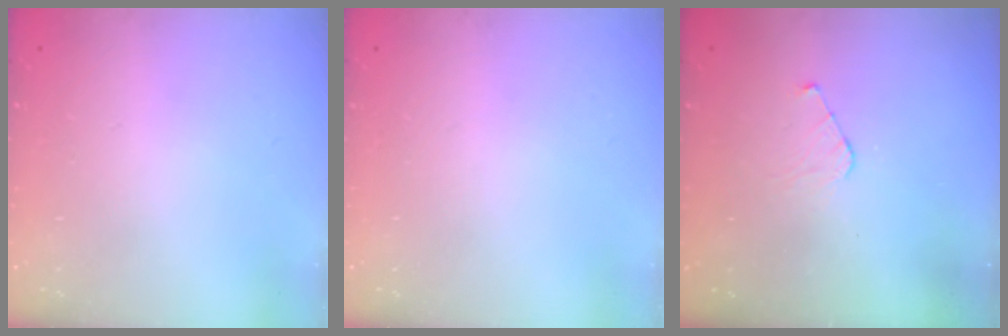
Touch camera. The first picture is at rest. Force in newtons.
{"total": 0.0}
{"total": 4.0, "press": 4.0, "slide": 0.3}